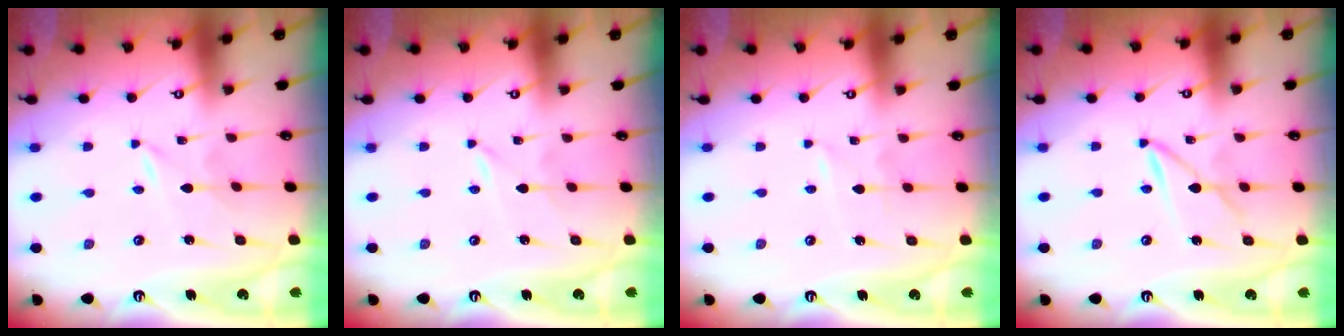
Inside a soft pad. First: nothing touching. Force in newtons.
{"total": 0.0}
{"total": 0.9, "press": 0.9, "slide": 0.1}
{"total": 2.9, "press": 2.9, "slide": 0.3}